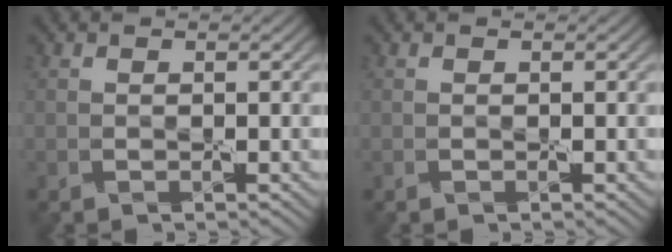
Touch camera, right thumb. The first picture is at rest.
{"total": 0.0}